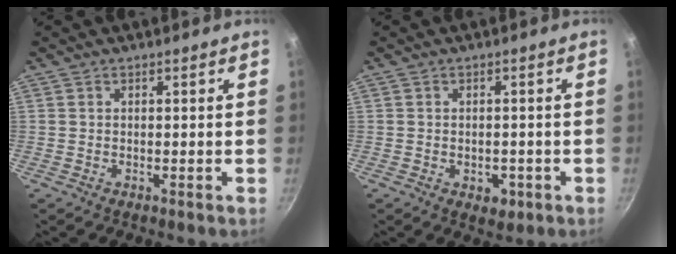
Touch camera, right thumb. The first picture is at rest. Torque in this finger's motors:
{"motor_torque": [-0.18, 0.13, 0.06, 0.82, -0.12]}